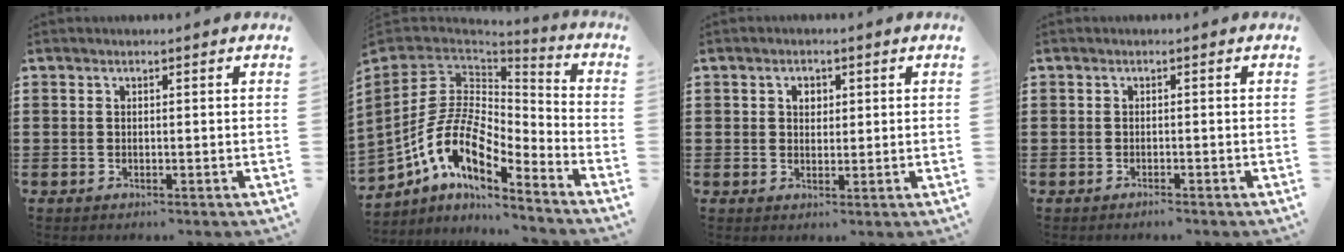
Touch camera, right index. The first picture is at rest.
{"total": 12.5, "force": [-5.9, 6.7, 8.8], "torque": [-0.203, 0.001, -0.119]}
{"total": 2.1, "force": [0.6, 1.6, 1.2], "torque": [-0.028, 0.011, 0.010]}
{"total": 0.7, "force": [-0.7, 0.2, 0.1], "torque": [-0.004, 0.001, -0.015]}